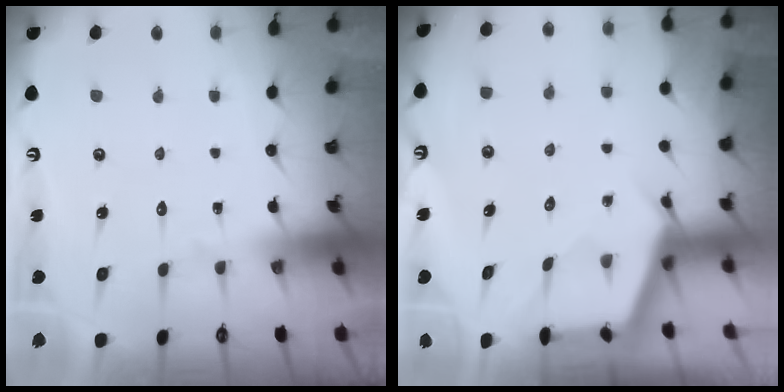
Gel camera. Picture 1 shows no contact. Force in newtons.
{"total": 2.7, "press": 2.7, "slide": 0.3}